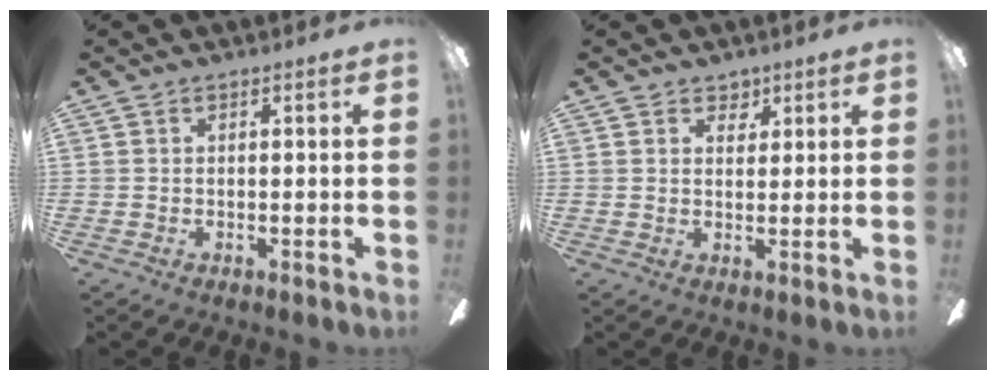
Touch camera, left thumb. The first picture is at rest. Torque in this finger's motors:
{"motor_torque": [-0.06, -0.05, -0.06, -0.16, 0.00]}